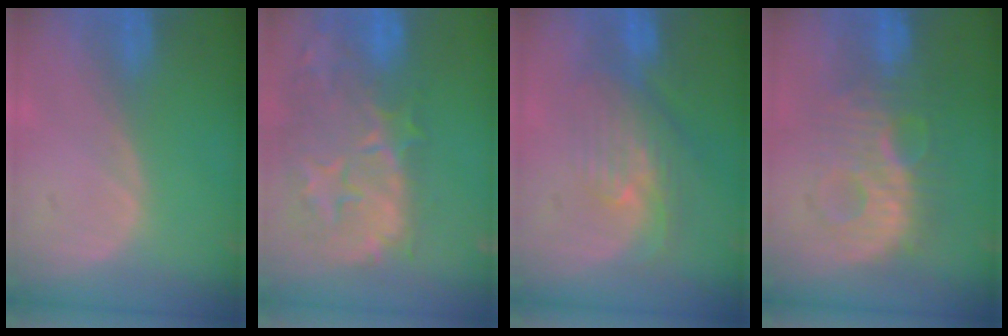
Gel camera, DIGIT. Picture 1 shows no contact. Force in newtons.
{"total": 14.0, "press": 11.9, "slide": 7.4}
{"total": 8.0, "press": 7.1, "slide": 3.7}
{"total": 9.4, "press": 9.3, "slide": 1.6}